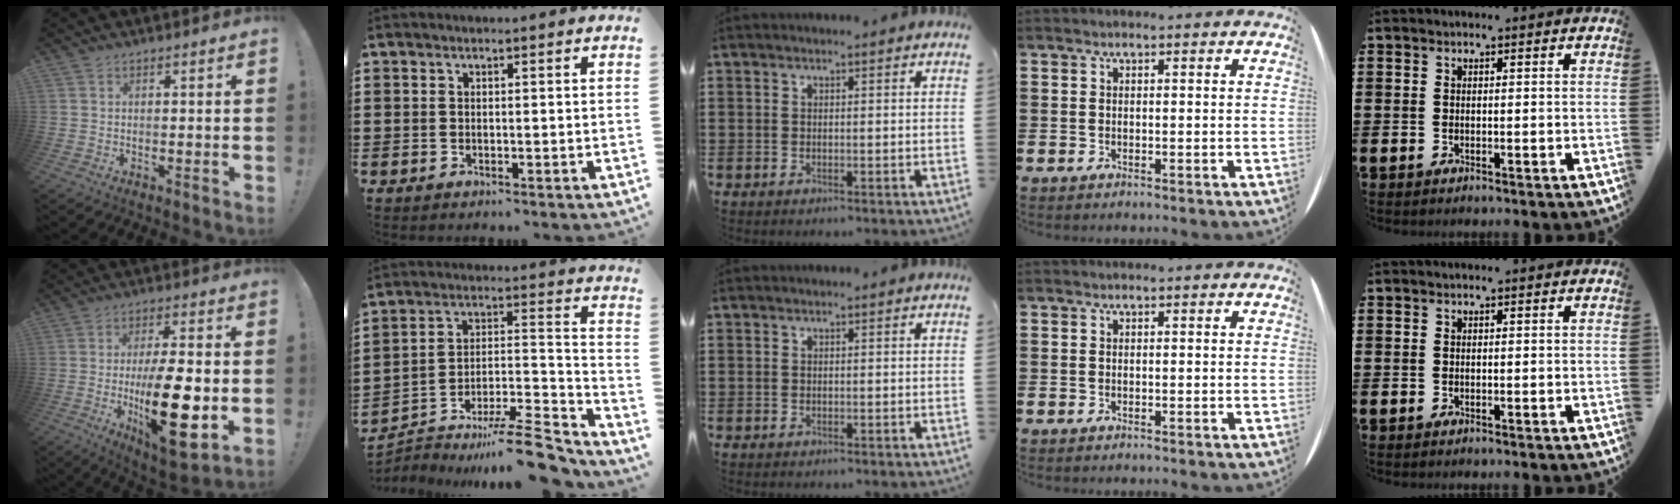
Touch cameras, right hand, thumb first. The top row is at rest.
{"thumb": {"total": 21.4, "force": [-3.5, 7.7, 19.6], "torque": [-0.329, -0.006, -0.048]}, "index": {"total": 10.9, "force": [-9.0, 2.2, 5.7], "torque": [-0.072, 0.033, -0.165]}}